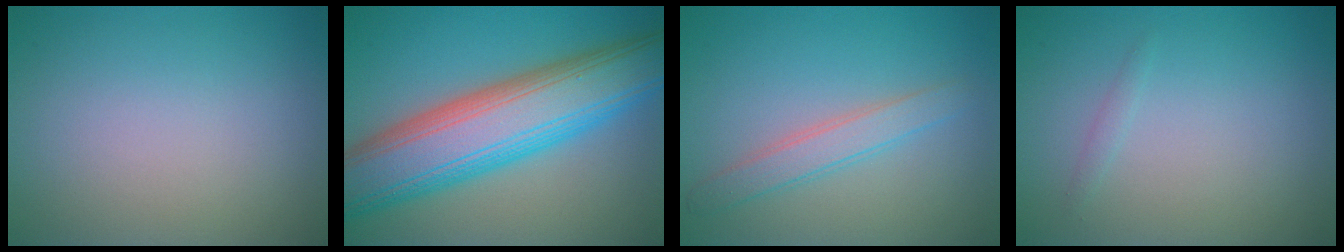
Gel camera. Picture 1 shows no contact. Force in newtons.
{"total": 12.1, "press": 12.1, "slide": 0.4}
{"total": 2.4, "press": 2.4, "slide": 0.2}
{"total": 0.6, "press": 0.6, "slide": 0.0}